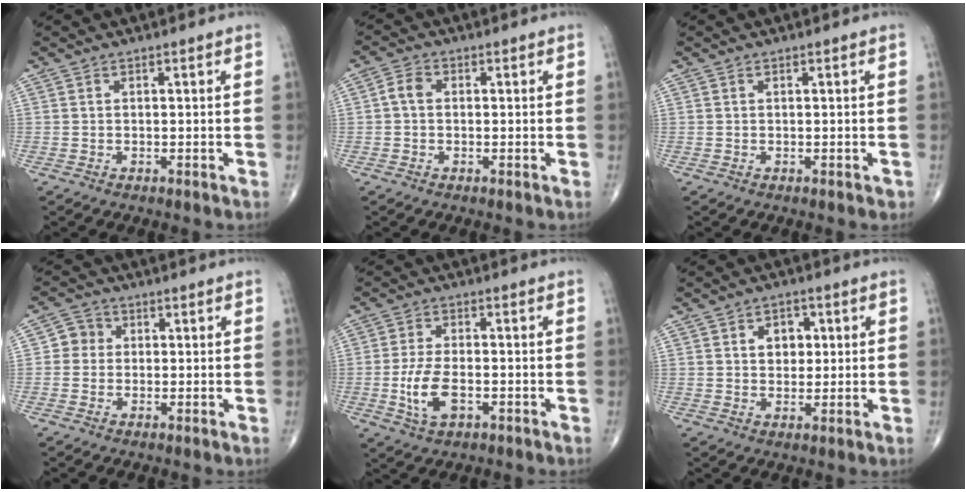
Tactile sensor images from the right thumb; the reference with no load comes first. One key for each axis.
{"total": 2.8, "fx": 0.0, "fy": 2.1, "fz": 1.9, "tx": -0.034, "ty": 0.009, "tz": -0.006}
{"total": 0.6, "fx": 0.0, "fy": 0.4, "fz": 0.4, "tx": -0.003, "ty": 0.003, "tz": 0.002}
{"total": 3.5, "fx": 0.1, "fy": 3.3, "fz": 1.1, "tx": 0.003, "ty": 0.008, "tz": -0.007}
{"total": 7.4, "fx": -2.0, "fy": 3.7, "fz": 6.1, "tx": -0.127, "ty": 0.006, "tz": -0.034}
{"total": 5.2, "fx": 1.3, "fy": 3.9, "fz": 3.2, "tx": -0.018, "ty": -0.003, "tz": 0.017}